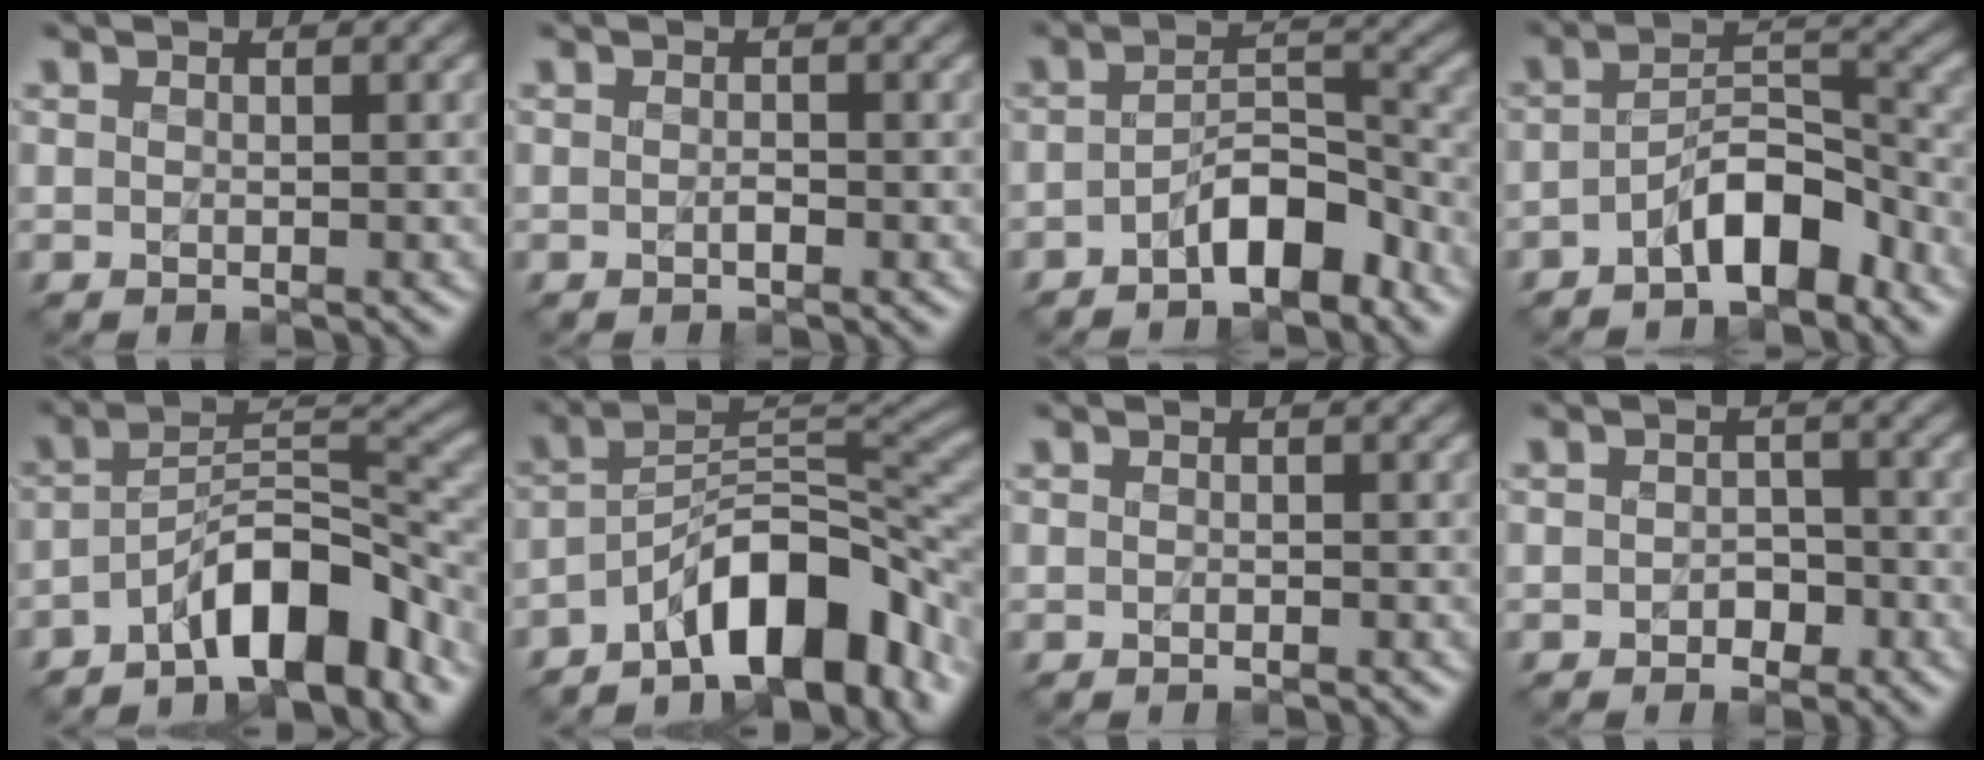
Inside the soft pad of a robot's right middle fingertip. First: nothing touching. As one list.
[{"total": 0.5, "force": [-0.2, 0.2, 0.5], "torque": [-0.011, 0.001, -0.004]}, {"total": 5.0, "force": [-2.8, 1.9, 3.7], "torque": [-0.059, 0.013, -0.050]}, {"total": 5.6, "force": [-3.1, 2.2, 4.0], "torque": [-0.066, 0.014, -0.058]}, {"total": 7.8, "force": [-5.0, 2.4, 5.4], "torque": [-0.078, 0.015, -0.092]}, {"total": 9.4, "force": [-5.7, 3.4, 6.7], "torque": [-0.088, 0.015, -0.106]}, {"total": 0.0}, {"total": 1.6, "force": [-0.7, 1.2, 0.8], "torque": [-0.012, 0.001, -0.014]}]